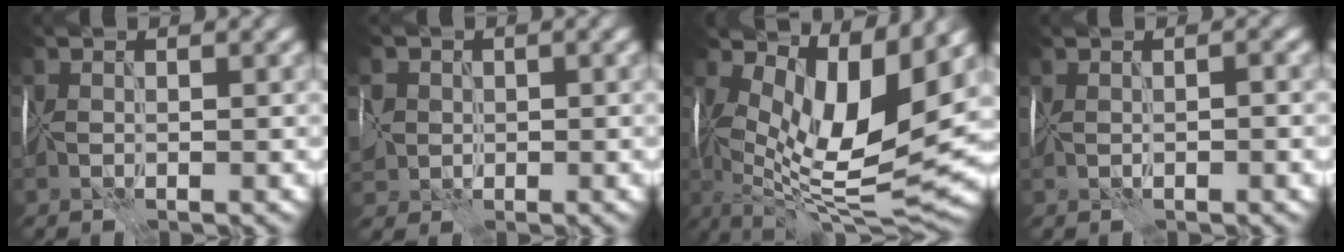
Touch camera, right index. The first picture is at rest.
{"total": 5.7, "force": [0.0, 4.9, 2.8], "torque": [-0.067, 0.014, -0.019]}
{"total": 12.5, "force": [3.3, 5.0, 11.0], "torque": [-0.180, -0.011, 0.059]}
{"total": 1.7, "force": [0.0, 0.4, 1.7], "torque": [-0.023, 0.003, 0.000]}